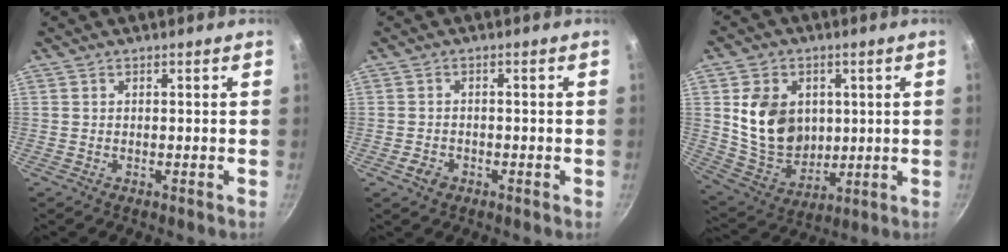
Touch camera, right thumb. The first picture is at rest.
{"total": 2.6, "force": [-1.3, 1.9, 1.3], "torque": [-0.022, 0.014, -0.021]}
{"total": 15.0, "force": [2.6, 11.8, 8.8], "torque": [-0.129, -0.016, 0.061]}